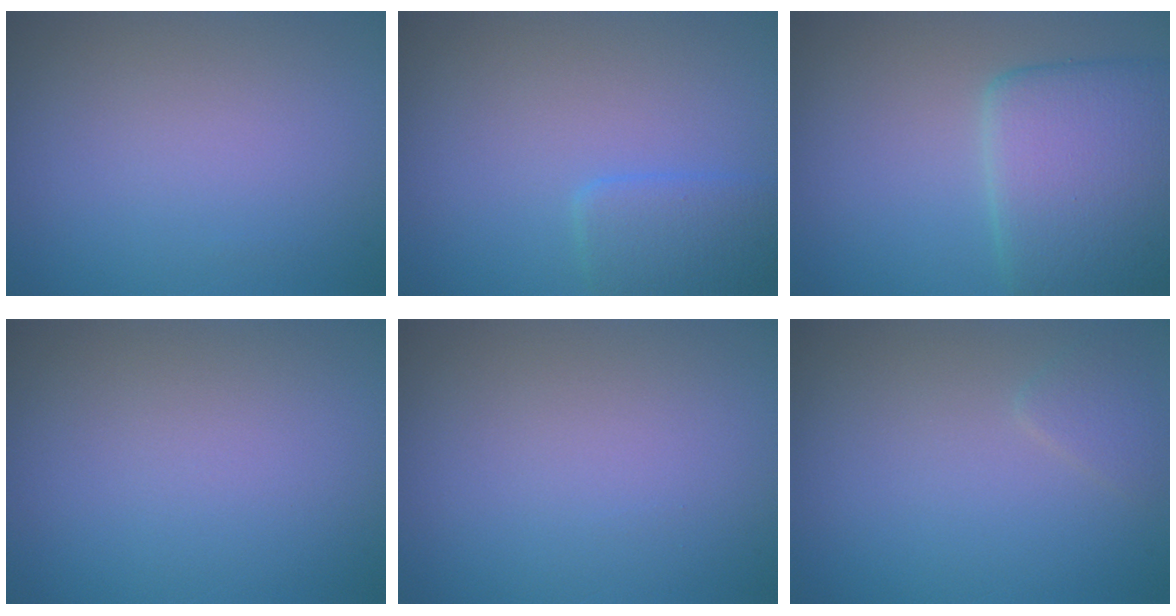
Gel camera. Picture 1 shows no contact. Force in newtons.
{"total": 2.6, "press": 2.5, "slide": 0.3}
{"total": 6.9, "press": 6.9, "slide": 0.5}
{"total": 0.0}
{"total": 0.0}
{"total": 1.2, "press": 1.2, "slide": 0.1}